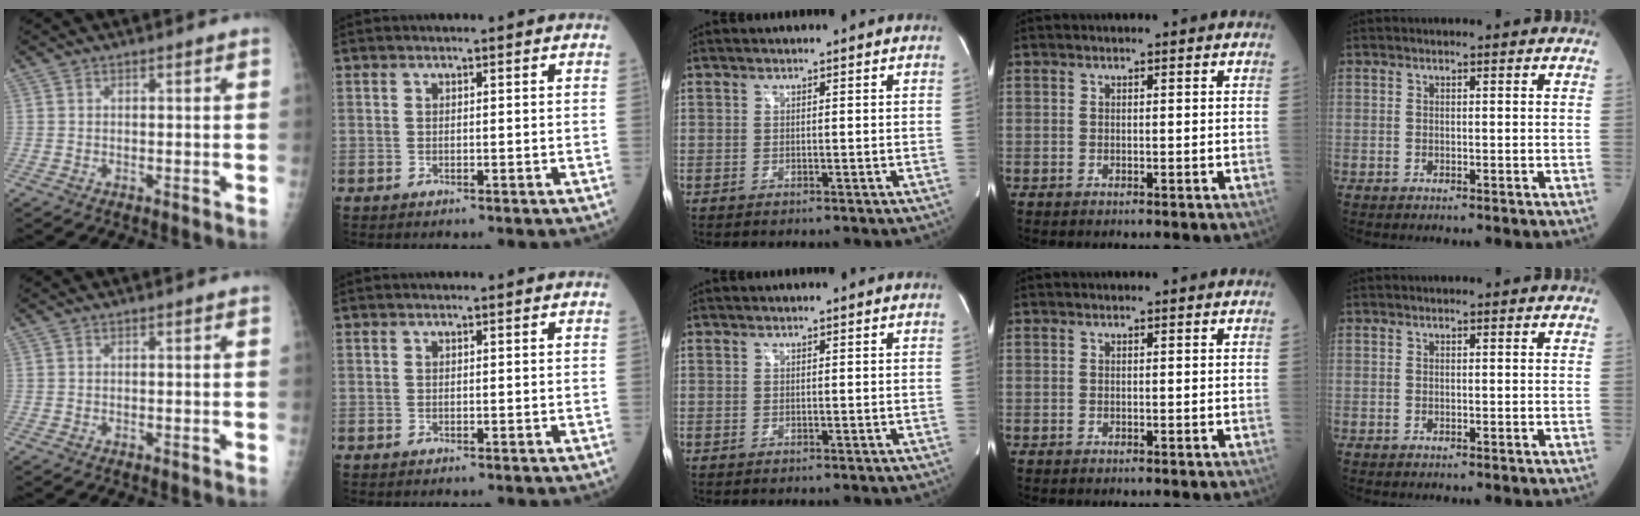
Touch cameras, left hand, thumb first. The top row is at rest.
{}